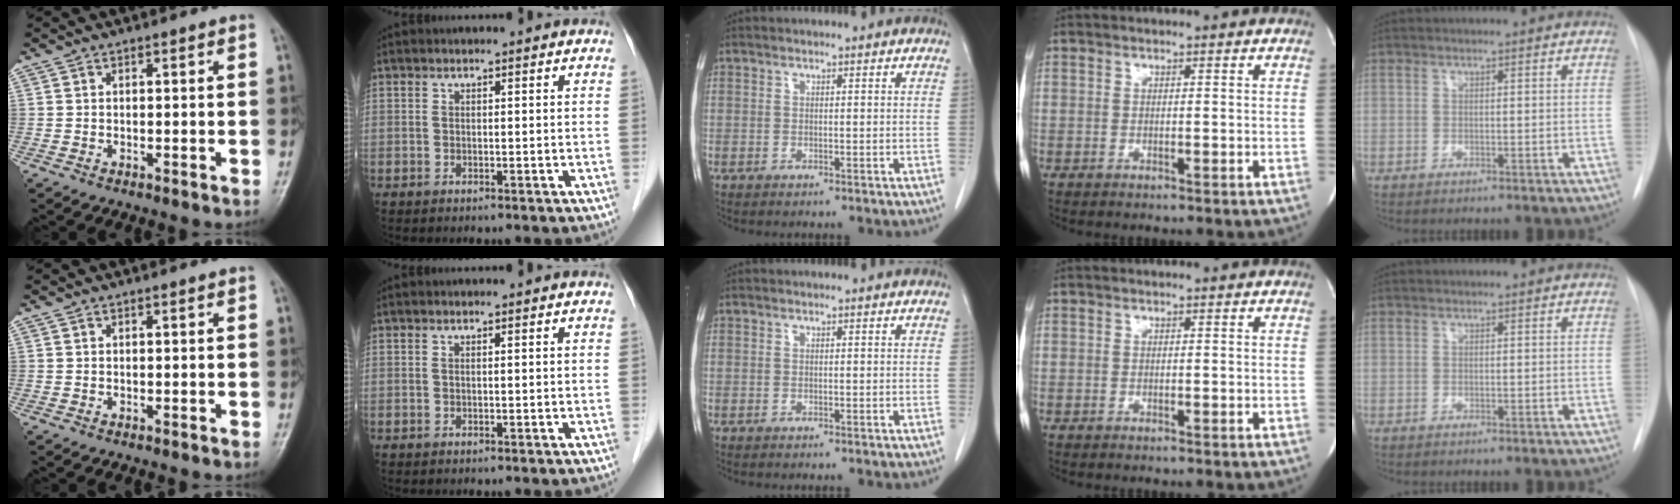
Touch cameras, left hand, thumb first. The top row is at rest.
{}